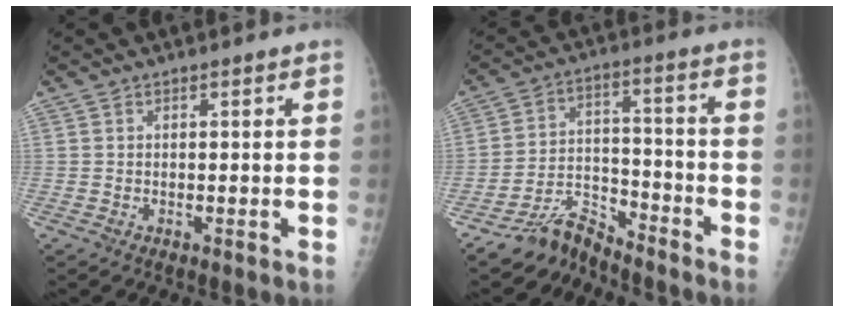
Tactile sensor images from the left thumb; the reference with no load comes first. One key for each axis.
{"total": 7.2, "fx": -7.0, "fy": 1.8, "fz": 0.5, "tx": 0.001, "ty": 0.071, "tz": -0.130}